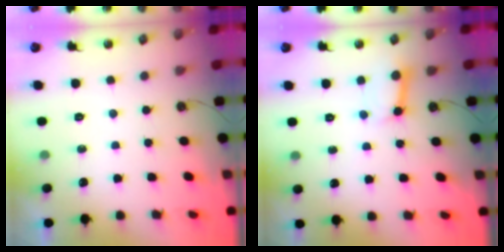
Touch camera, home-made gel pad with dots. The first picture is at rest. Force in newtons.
{"total": 8.4, "press": 8.4, "slide": 1.0}